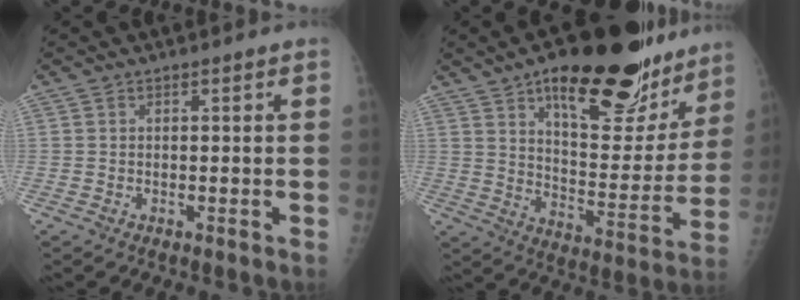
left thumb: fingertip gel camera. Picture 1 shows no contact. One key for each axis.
{"total": 26.7, "fx": 17.3, "fy": 10.8, "fz": 17.1, "tx": -0.190, "ty": -0.067, "tz": 0.255}